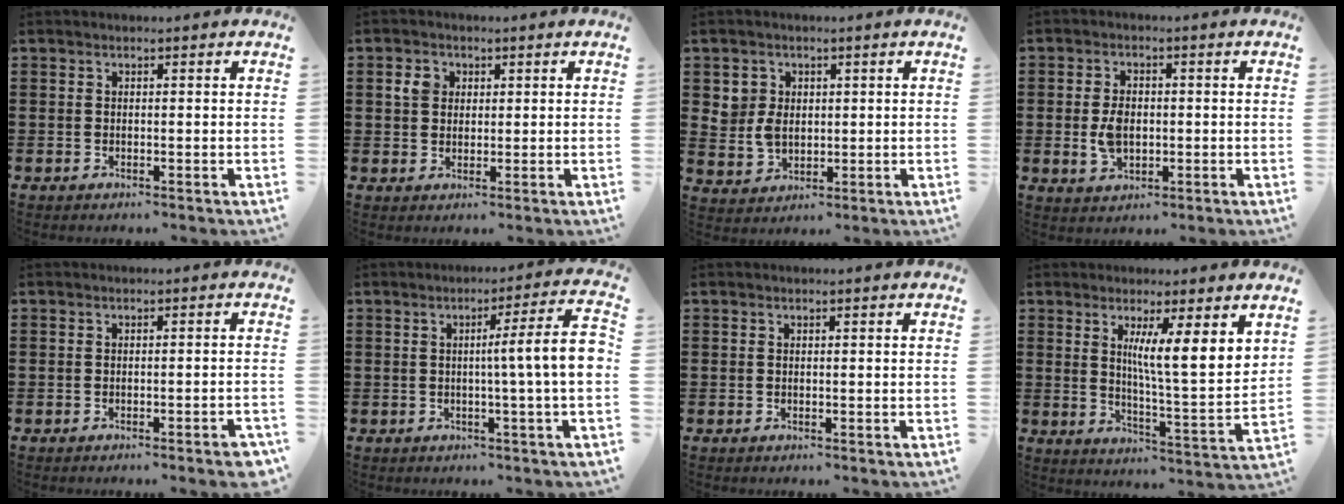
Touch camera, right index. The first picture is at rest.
{"total": 2.9, "force": [1.0, 2.3, 1.3], "torque": [-0.035, 0.011, 0.017]}
{"total": 3.9, "force": [1.0, 3.5, 1.5], "torque": [-0.042, 0.010, 0.019]}
{"total": 4.4, "force": [-0.4, 2.8, 3.4], "torque": [-0.067, 0.000, -0.011]}
{"total": 1.6, "force": [-1.2, 0.0, 1.1], "torque": [-0.017, 0.001, -0.022]}
{"total": 8.3, "force": [0.1, -0.1, 8.3], "torque": [-0.131, -0.014, -0.005]}
{"total": 0.0}
{"total": 7.0, "force": [3.9, 0.3, 5.9], "torque": [-0.100, -0.031, 0.059]}